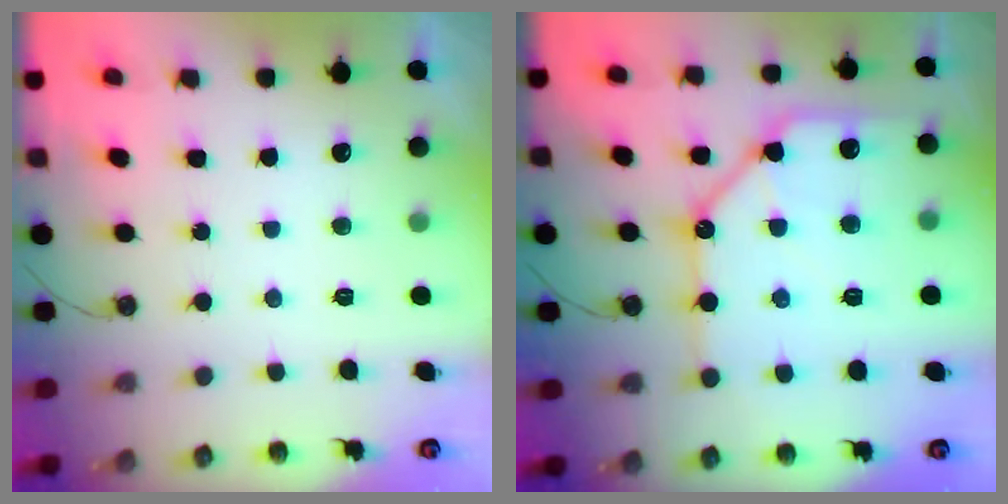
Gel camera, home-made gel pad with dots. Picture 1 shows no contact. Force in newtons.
{"total": 16.8, "press": 16.7, "slide": 1.9}